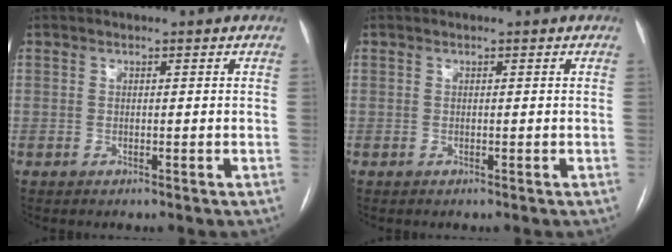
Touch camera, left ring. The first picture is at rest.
{"total": 0.0}